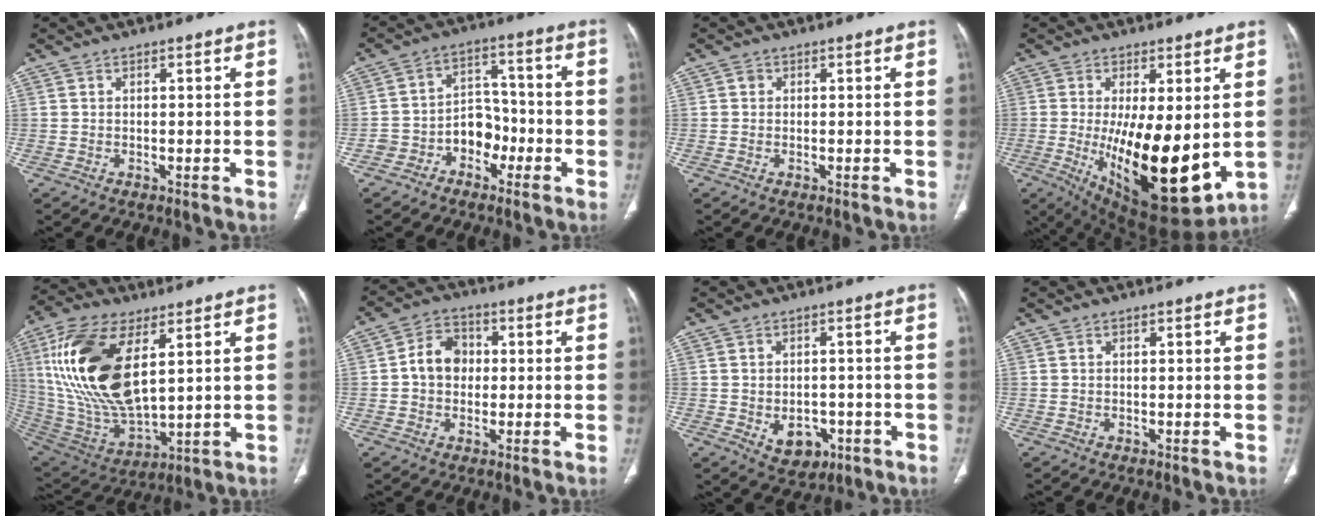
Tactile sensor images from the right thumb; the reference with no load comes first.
{"total": 7.9, "force": [-3.4, 6.3, 3.4], "torque": [-0.019, 0.052, -0.061]}
{"total": 0.8, "force": [0.2, 0.7, 0.2], "torque": [0.001, 0.002, 0.002]}
{"total": 20.0, "force": [-1.8, 7.7, 18.4], "torque": [-0.289, -0.042, -0.004]}
{"total": 23.5, "force": [7.0, 11.2, 19.4], "torque": [-0.390, -0.031, 0.139]}
{"total": 7.5, "force": [0.3, 6.1, 4.4], "torque": [-0.050, 0.016, -0.004]}
{"total": 6.8, "force": [-2.1, 5.1, 4.0], "torque": [-0.035, 0.010, -0.016]}
{"total": 0.6, "force": [0.2, 0.2, 0.5], "torque": [-0.011, 0.004, 0.006]}